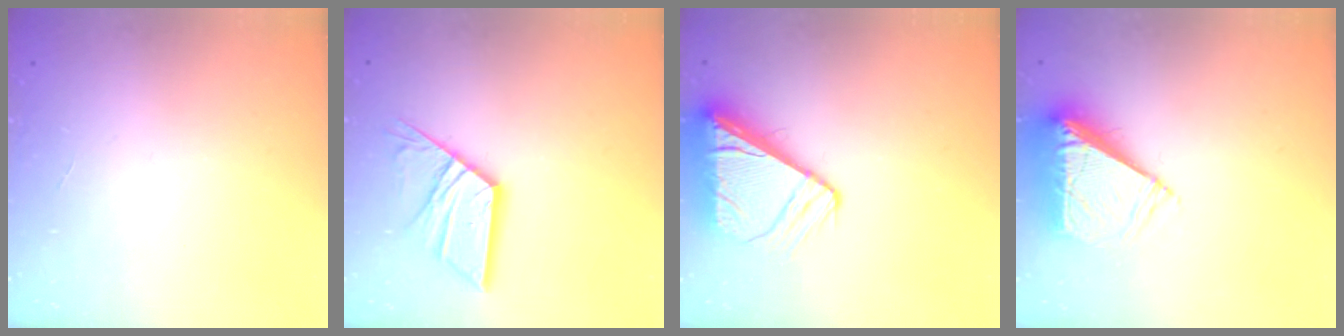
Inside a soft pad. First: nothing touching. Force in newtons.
{"total": 12.8, "press": 12.7, "slide": 1.1}
{"total": 9.2, "press": 9.1, "slide": 1.1}
{"total": 9.6, "press": 9.5, "slide": 1.2}